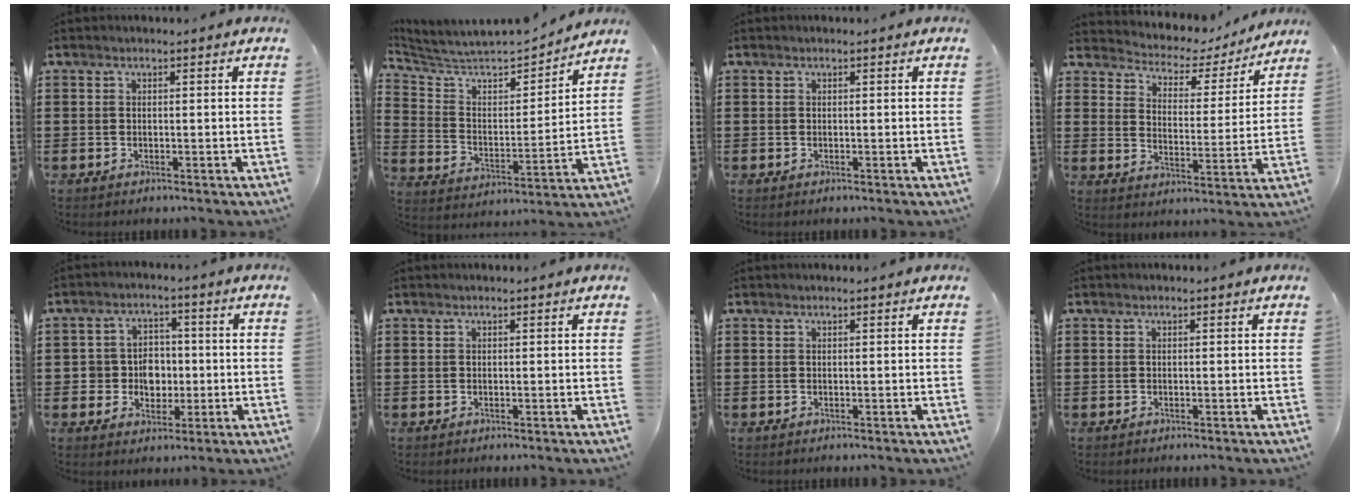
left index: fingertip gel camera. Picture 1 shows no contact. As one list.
[{"total": 5.4, "force": [5.0, 1.3, 1.6], "torque": [-0.062, -0.044, 0.078]}, {"total": 0.0}, {"total": 3.6, "force": [3.4, 1.2, 0.3], "torque": [-0.031, -0.030, 0.050]}, {"total": 5.1, "force": [-0.6, 4.6, 2.2], "torque": [-0.049, 0.009, -0.014]}, {"total": 0.0}, {"total": 0.0}, {"total": 0.0}]